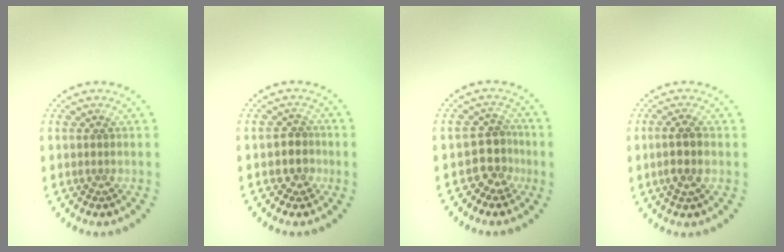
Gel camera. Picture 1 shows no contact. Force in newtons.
{"total": 2.4, "press": 2.1, "slide": 1.1}
{"total": 2.8, "press": 2.3, "slide": 1.6}
{"total": 2.4, "press": 2.3, "slide": 0.8}